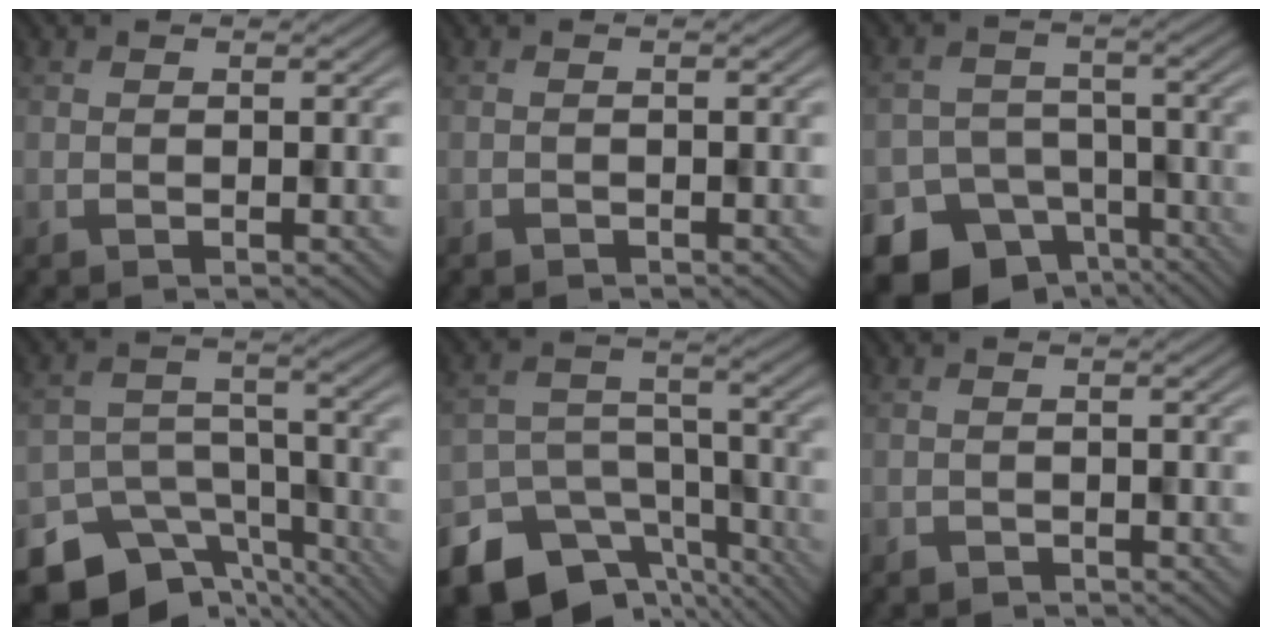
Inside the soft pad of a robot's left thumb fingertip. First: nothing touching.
{"total": 0.8, "force": [-0.7, 0.3, -0.3], "torque": [0.006, -0.001, -0.010]}
{"total": 12.7, "force": [-8.9, 8.4, 3.3], "torque": [-0.062, -0.030, -0.112]}
{"total": 13.5, "force": [-10.5, 7.4, 4.2], "torque": [-0.072, -0.021, -0.133]}
{"total": 14.6, "force": [-11.0, 8.5, 4.5], "torque": [-0.097, -0.037, -0.137]}
{"total": 1.1, "force": [-0.9, 0.4, -0.3], "torque": [0.007, 0.000, -0.015]}